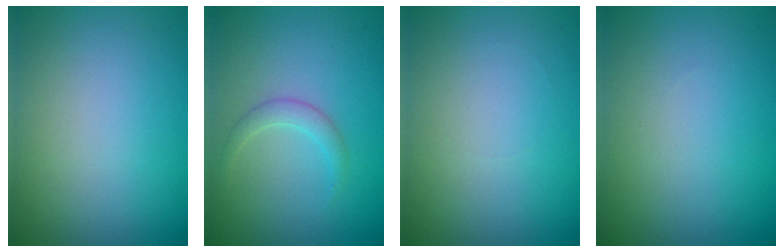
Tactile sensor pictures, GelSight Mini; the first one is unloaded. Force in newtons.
{"total": 1.4, "press": 1.4, "slide": 0.1}
{"total": 0.0}
{"total": 0.0}